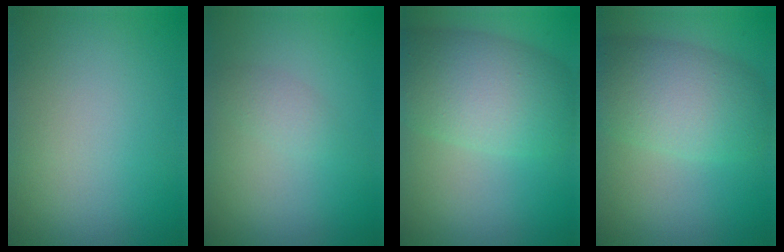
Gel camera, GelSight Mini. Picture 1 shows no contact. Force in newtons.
{"total": 1.2, "press": 1.2, "slide": 0.1}
{"total": 7.6, "press": 7.6, "slide": 0.3}
{"total": 6.8, "press": 6.8, "slide": 0.2}